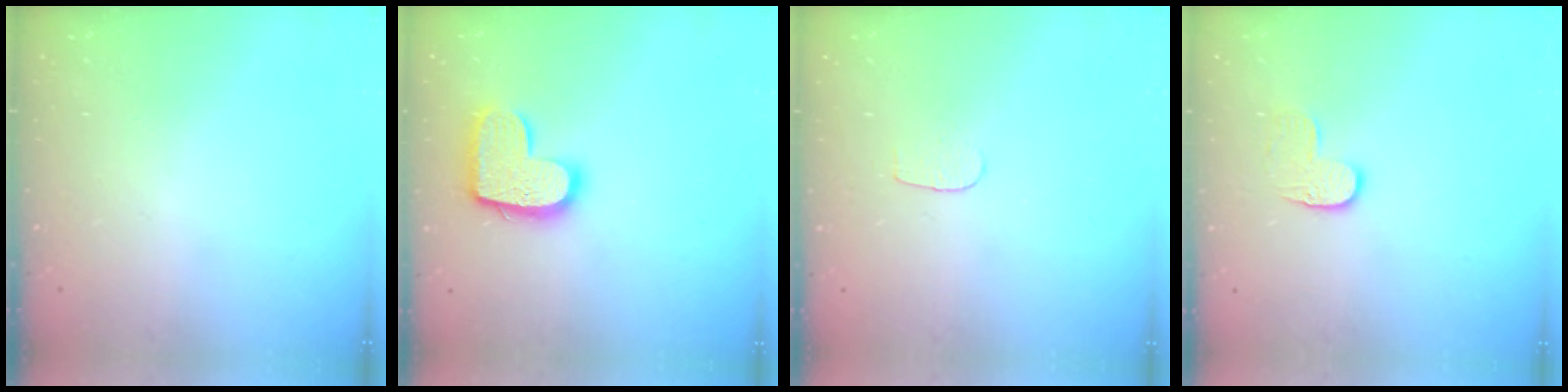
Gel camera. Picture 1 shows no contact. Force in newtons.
{"total": 14.6, "press": 14.6, "slide": 0.9}
{"total": 3.7, "press": 3.6, "slide": 0.4}
{"total": 6.7, "press": 6.7, "slide": 0.5}